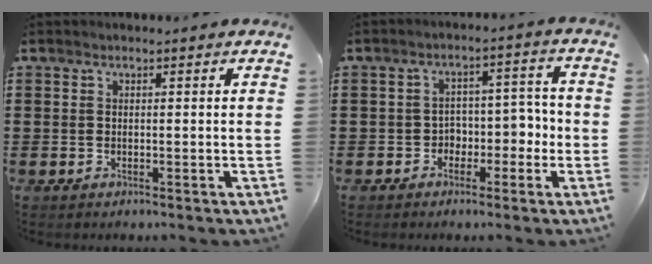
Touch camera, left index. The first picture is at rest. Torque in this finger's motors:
{"motor_torque": [0.01, 0.04, 0.06, 0.02]}